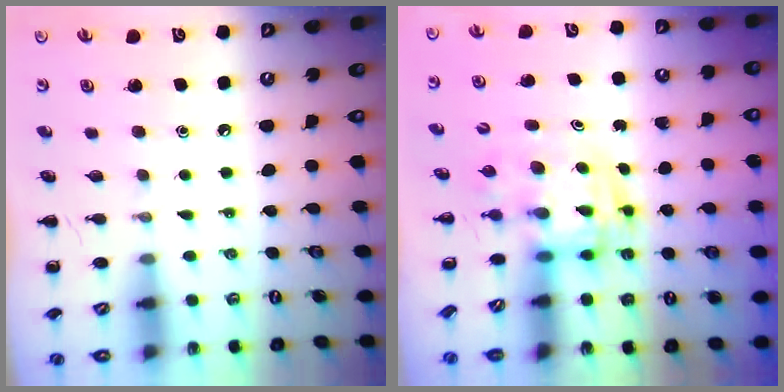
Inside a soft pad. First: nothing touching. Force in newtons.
{"total": 2.9, "press": 2.9, "slide": 0.5}